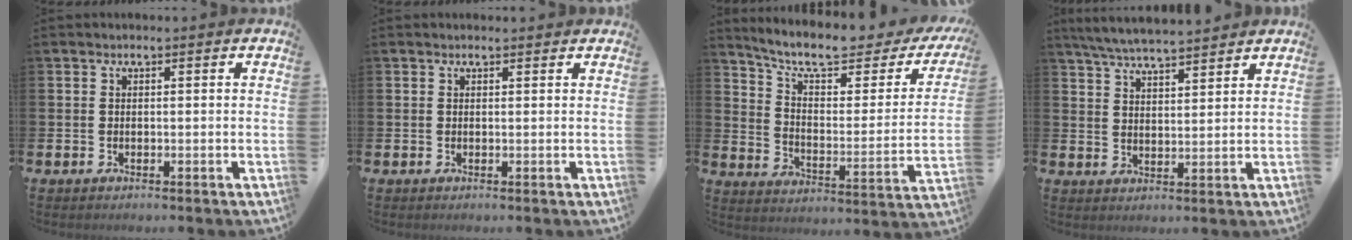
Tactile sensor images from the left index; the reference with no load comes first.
{"total": 0.6, "force": [0.6, 0.1, 0.2], "torque": [0.006, -0.001, 0.008]}
{"total": 9.9, "force": [8.0, 2.6, 5.0], "torque": [-0.121, -0.051, 0.132]}
{"total": 5.8, "force": [5.6, 0.3, 1.2], "torque": [-0.048, -0.022, 0.104]}